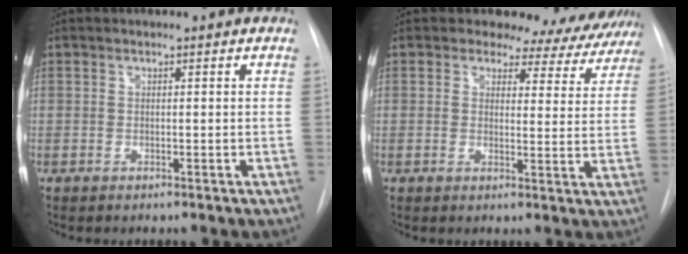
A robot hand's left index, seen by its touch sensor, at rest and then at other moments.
{"total": 10.4, "force": [9.5, 4.1, 0.6], "torque": [0.025, -0.023, 0.079]}